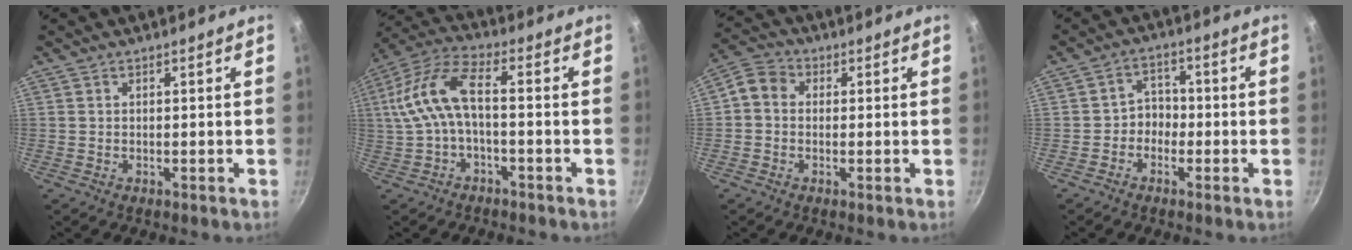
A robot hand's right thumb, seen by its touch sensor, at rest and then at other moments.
{"total": 10.7, "force": [-1.6, 4.4, 9.6], "torque": [-0.213, 0.036, -0.041]}
{"total": 4.9, "force": [-0.1, 4.1, 2.6], "torque": [-0.043, 0.016, -0.022]}
{"total": 4.0, "force": [-1.6, 3.3, 1.5], "torque": [0.010, 0.024, -0.033]}